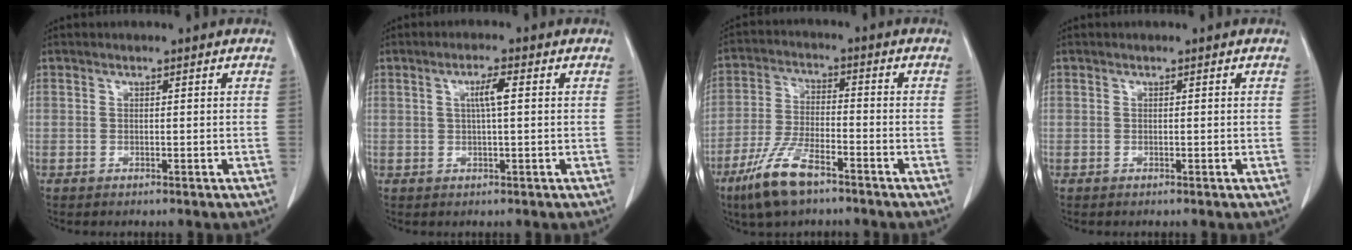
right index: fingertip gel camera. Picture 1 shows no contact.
{"total": 3.0, "force": [0.6, 0.0, 2.9], "torque": [-0.054, 0.001, 0.011]}
{"total": 9.7, "force": [-6.5, 2.4, 6.8], "torque": [-0.144, -0.017, -0.121]}
{"total": 0.0}